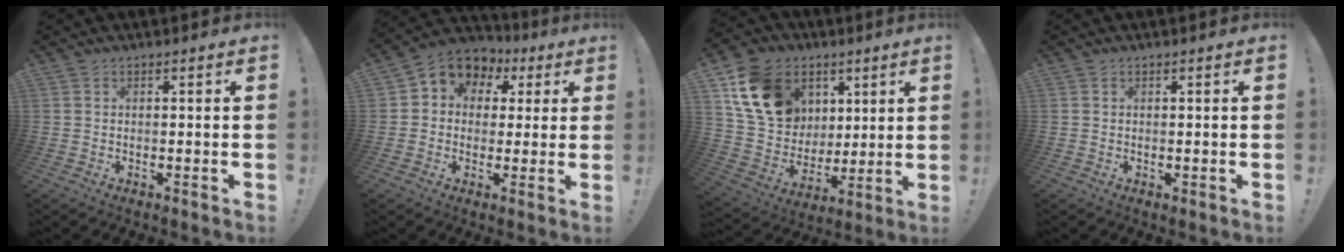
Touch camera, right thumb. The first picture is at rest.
{"total": 7.5, "force": [2.5, 6.5, 2.8], "torque": [-0.040, -0.018, 0.051]}
{"total": 18.7, "force": [7.7, 14.8, 8.6], "torque": [-0.144, -0.020, 0.168]}
{"total": 0.5, "force": [0.3, 0.4, 0.1], "torque": [-0.003, 0.002, 0.006]}